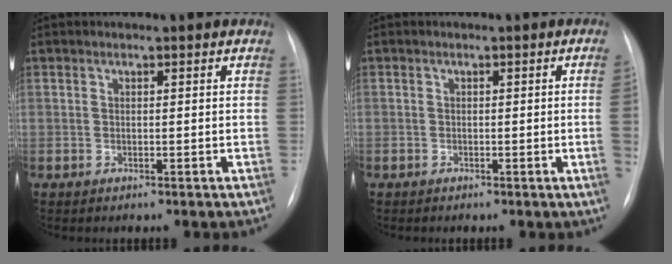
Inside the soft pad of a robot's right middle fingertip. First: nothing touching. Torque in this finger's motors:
{"motor_torque": [1.09, -1.05, -0.29, -0.21]}